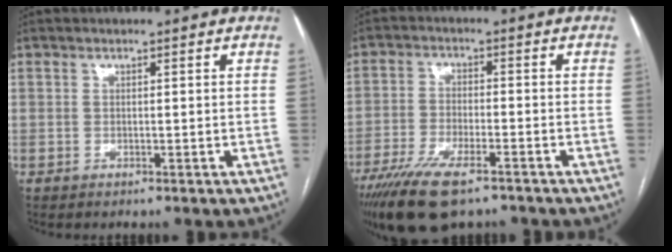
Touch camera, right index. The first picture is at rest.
{"total": 12.1, "force": [-8.6, 3.2, 7.9], "torque": [-0.143, -0.026, -0.148]}